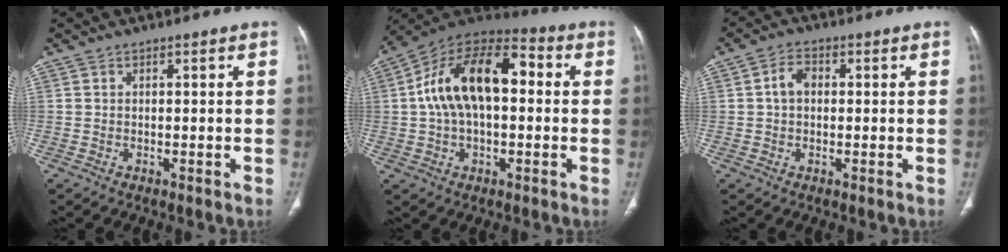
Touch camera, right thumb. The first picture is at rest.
{"total": 18.6, "force": [1.9, 10.3, 15.4], "torque": [-0.257, 0.043, 0.024]}
{"total": 4.0, "force": [0.4, 2.8, 2.8], "torque": [-0.049, 0.014, 0.004]}